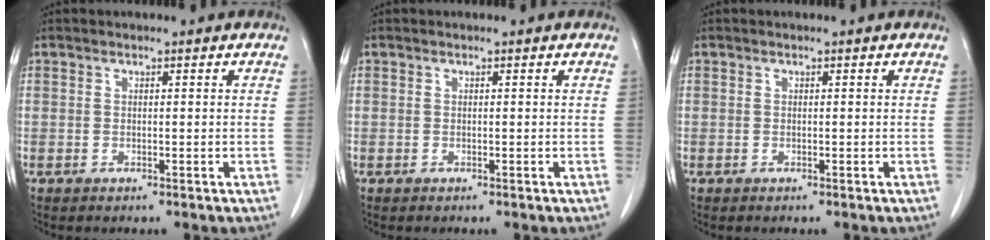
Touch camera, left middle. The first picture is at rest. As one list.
[{"total": 0.0}, {"total": 0.0}]